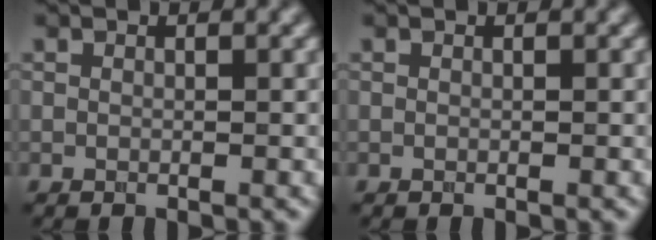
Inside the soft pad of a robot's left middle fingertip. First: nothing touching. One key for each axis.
{"total": 0.0}